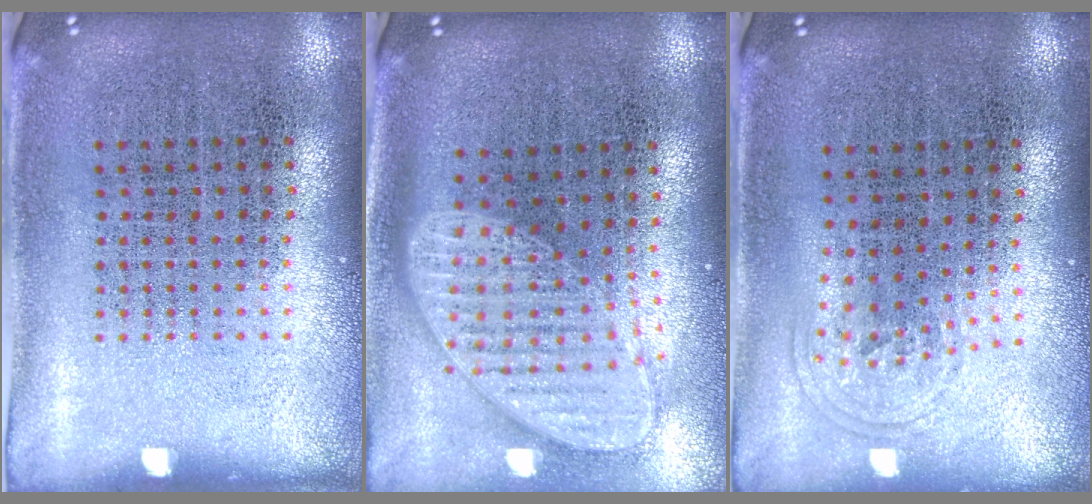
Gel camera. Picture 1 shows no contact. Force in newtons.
{"total": 2.0, "press": 1.6, "slide": 1.1}
{"total": 0.9, "press": 0.7, "slide": 0.7}